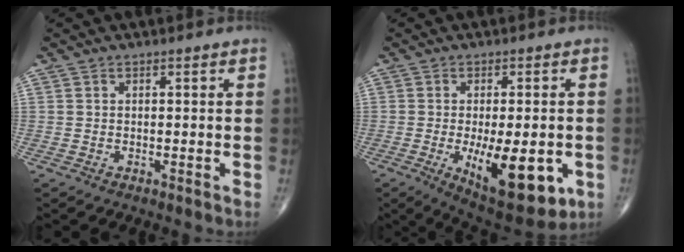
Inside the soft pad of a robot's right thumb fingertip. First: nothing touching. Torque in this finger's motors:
{"motor_torque": [1.47, 2.34, 0.21, -0.30, 0.31]}